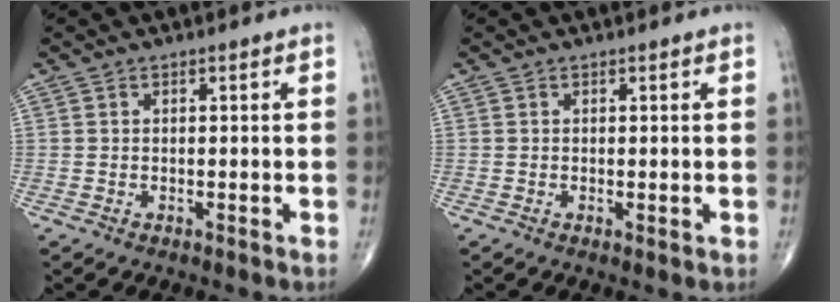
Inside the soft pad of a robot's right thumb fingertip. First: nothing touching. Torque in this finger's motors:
{"motor_torque": [-0.47, 0.21, -0.23, -0.01, -0.03]}